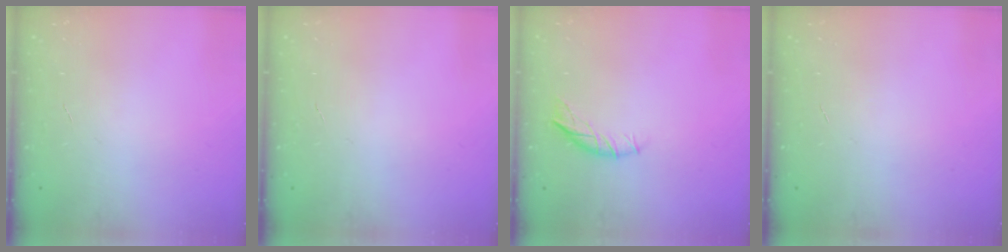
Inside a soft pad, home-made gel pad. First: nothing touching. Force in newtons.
{"total": 0.0}
{"total": 7.0, "press": 7.0, "slide": 0.7}
{"total": 0.0}